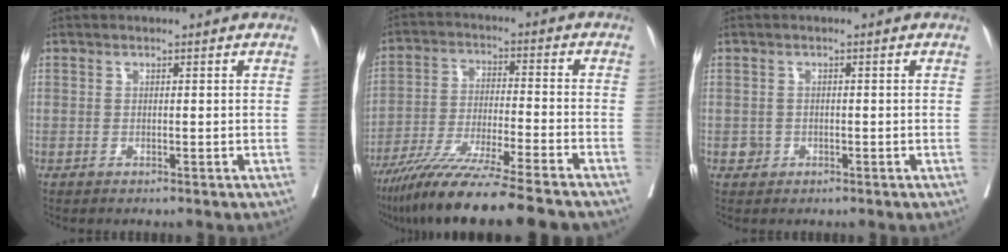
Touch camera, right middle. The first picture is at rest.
{"total": 16.4, "force": [-13.5, -0.7, 9.3], "torque": [-0.172, -0.049, -0.225]}
{"total": 1.1, "force": [-0.5, 1.0, 0.1], "torque": [0.004, 0.004, -0.007]}